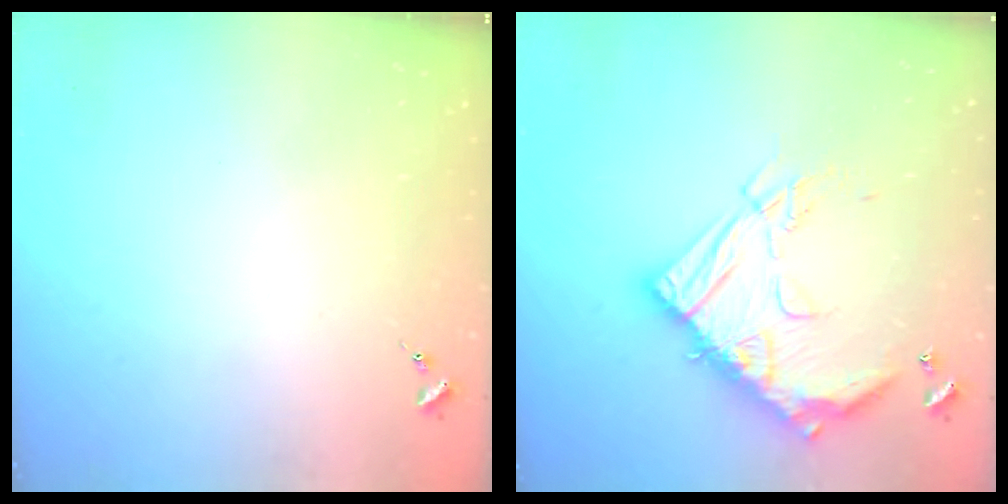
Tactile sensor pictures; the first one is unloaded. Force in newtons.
{"total": 21.3, "press": 21.2, "slide": 2.1}